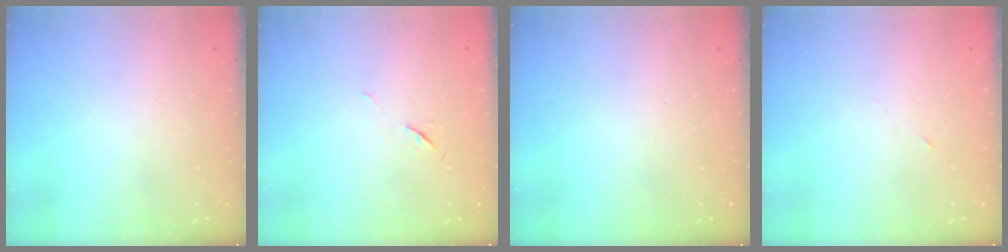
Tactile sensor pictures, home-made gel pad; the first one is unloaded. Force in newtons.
{"total": 6.4, "press": 5.8, "slide": 2.5}
{"total": 0.0}
{"total": 2.7, "press": 2.5, "slide": 1.0}